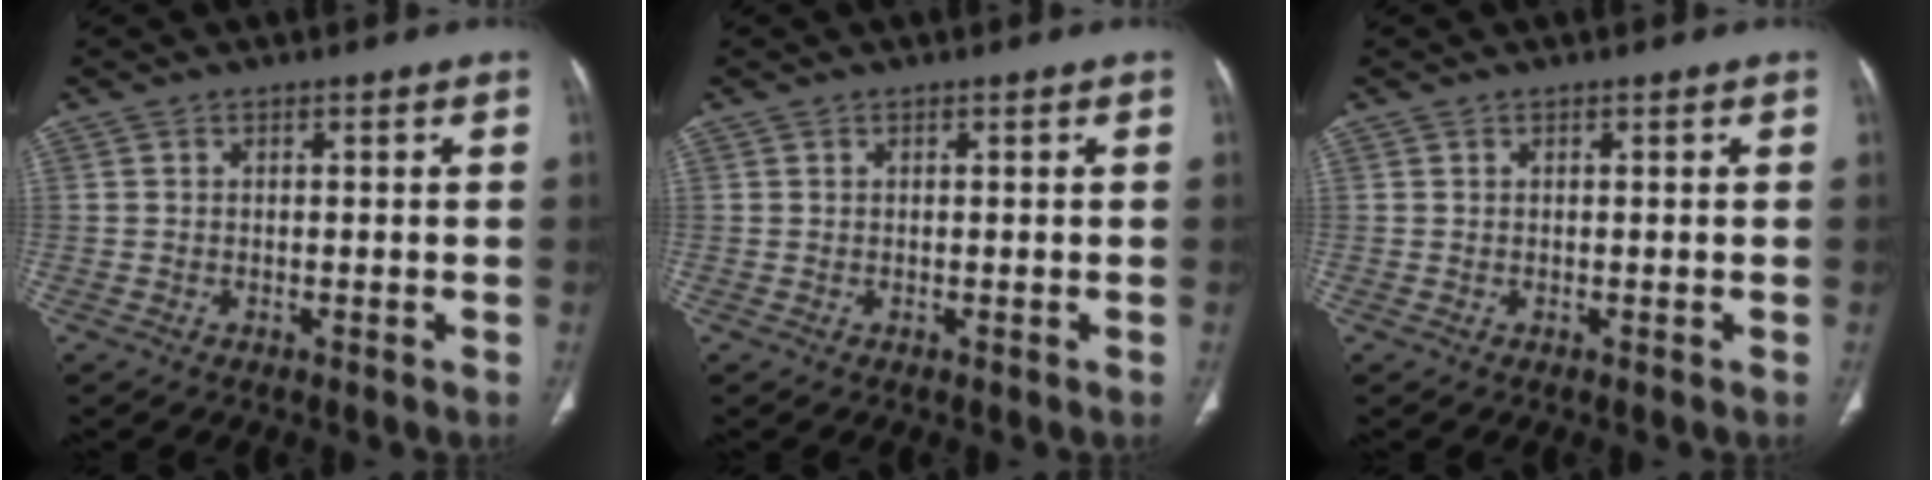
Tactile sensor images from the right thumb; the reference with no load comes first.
{"total": 0.0}
{"total": 0.0}